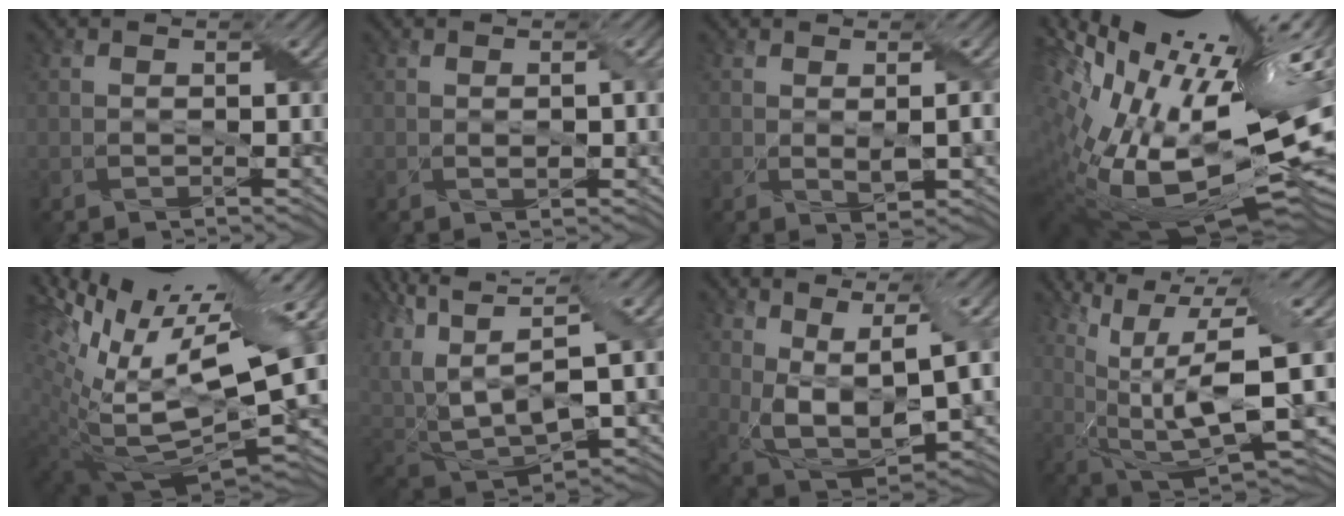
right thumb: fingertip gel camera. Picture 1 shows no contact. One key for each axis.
{"total": 1.1, "fx": 0.1, "fy": 0.4, "fz": 1.0, "tx": -0.017, "ty": -0.002, "tz": 0.004}
{"total": 1.6, "fx": 0.3, "fy": 0.6, "fz": 1.5, "tx": -0.032, "ty": -0.003, "tz": 0.010}
{"total": 21.8, "fx": 3.9, "fy": 10.4, "fz": 18.8, "tx": -0.345, "ty": 0.002, "tz": 0.087}
{"total": 18.9, "fx": 8.0, "fy": 8.1, "fz": 15.0, "tx": -0.280, "ty": 0.029, "tz": 0.164}
{"total": 15.9, "fx": 3.0, "fy": 8.2, "fz": 13.3, "tx": -0.305, "ty": -0.004, "tz": 0.095}
{"total": 9.5, "fx": 2.3, "fy": 4.3, "fz": 8.2, "tx": -0.184, "ty": -0.009, "tz": 0.050}
{"total": 14.4, "fx": 4.0, "fy": 4.6, "fz": 13.1, "tx": -0.260, "ty": -0.002, "tz": 0.081}